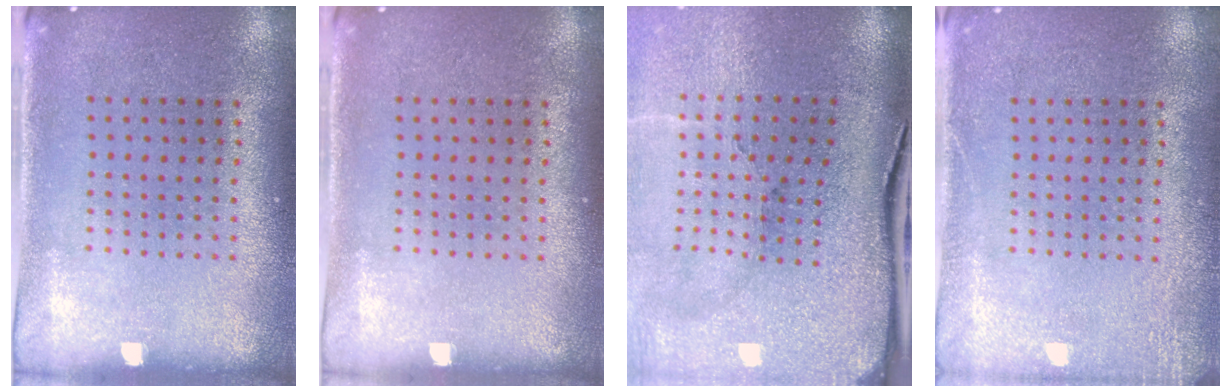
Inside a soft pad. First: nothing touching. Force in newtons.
{"total": 0.0}
{"total": 4.9, "press": 3.9, "slide": 3.0}
{"total": 2.1, "press": 2.1, "slide": 0.3}